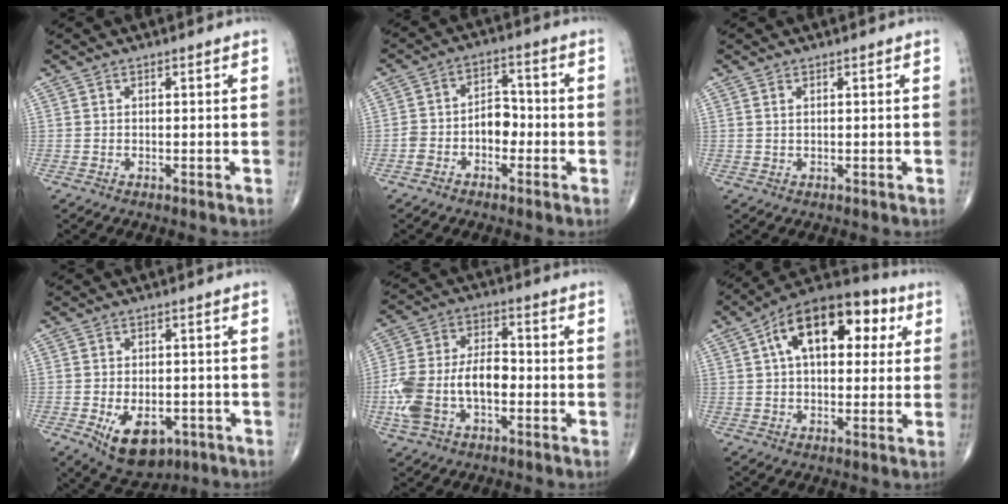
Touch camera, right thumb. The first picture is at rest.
{"total": 6.3, "force": [-2.0, 4.4, 4.0], "torque": [-0.052, 0.037, -0.043]}
{"total": 0.6, "force": [0.4, 0.2, 0.4], "torque": [-0.011, 0.000, 0.008]}
{"total": 10.1, "force": [-4.0, 6.1, 7.0], "torque": [-0.092, 0.005, -0.048]}
{"total": 14.3, "force": [-3.1, 8.3, 11.3], "torque": [-0.235, 0.034, -0.057]}
{"total": 18.3, "force": [5.5, 10.2, 14.2], "torque": [-0.186, 0.023, 0.075]}